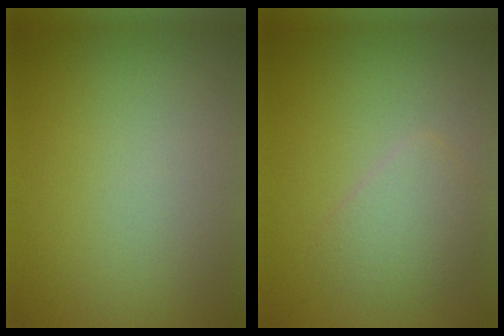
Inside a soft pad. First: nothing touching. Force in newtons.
{"total": 2.6, "press": 2.6, "slide": 0.0}